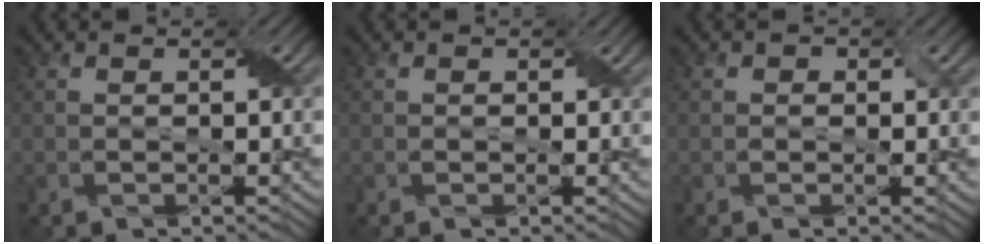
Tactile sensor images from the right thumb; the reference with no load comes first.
{"total": 0.8, "force": [0.1, 0.7, 0.4], "torque": [-0.007, -0.003, 0.000]}
{"total": 1.1, "force": [0.1, 1.0, 0.5], "torque": [-0.007, -0.002, -0.002]}